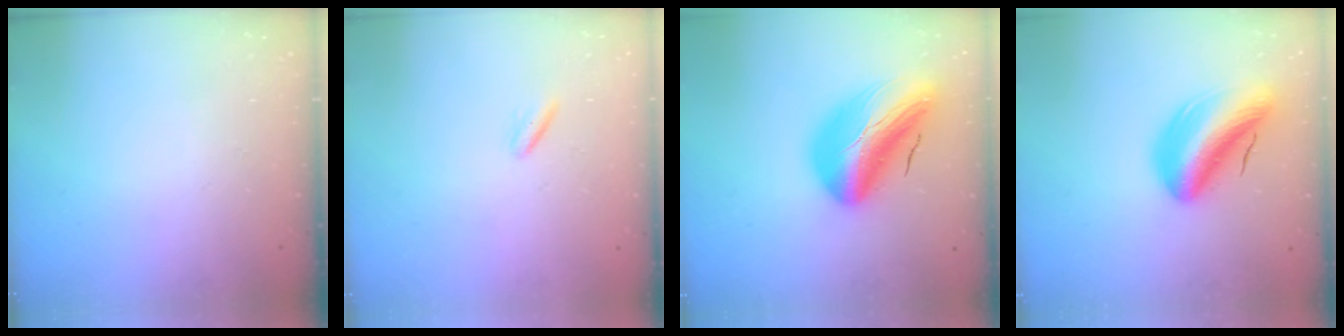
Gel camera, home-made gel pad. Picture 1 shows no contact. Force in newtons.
{"total": 2.1, "press": 2.0, "slide": 0.8}
{"total": 21.8, "press": 21.0, "slide": 5.8}
{"total": 12.0, "press": 11.4, "slide": 3.8}